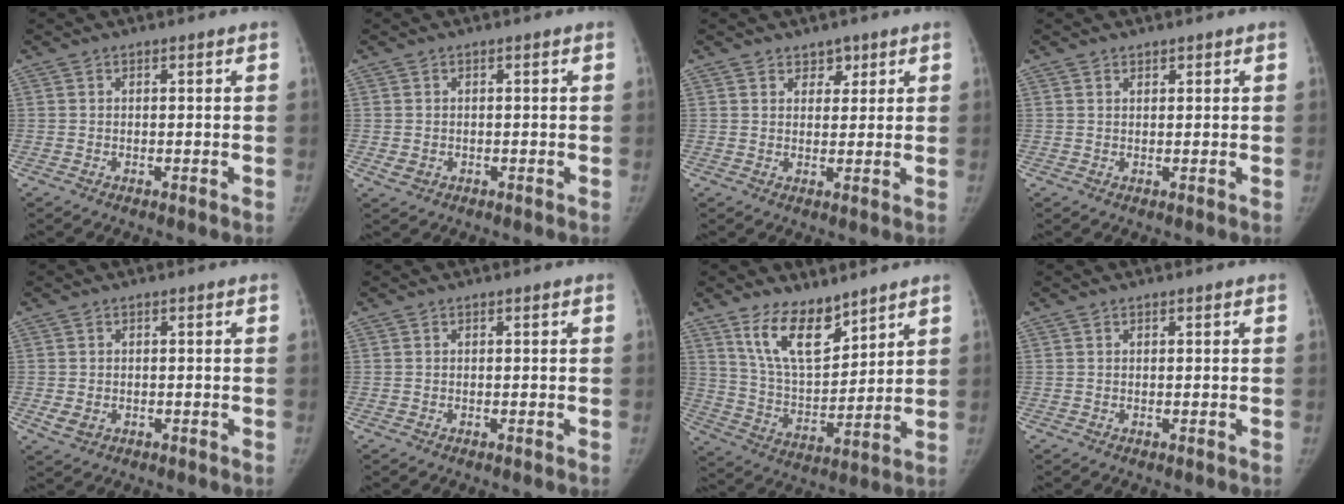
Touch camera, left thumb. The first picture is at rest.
{"total": 1.9, "force": [-0.5, 1.6, 0.9], "torque": [-0.011, 0.000, -0.002]}
{"total": 3.0, "force": [1.9, 2.1, 0.8], "torque": [0.014, -0.011, 0.026]}
{"total": 1.0, "force": [0.7, 0.6, 0.2], "torque": [0.005, -0.004, 0.009]}
{"total": 2.6, "force": [-0.6, 2.1, 1.5], "torque": [-0.025, -0.002, -0.004]}
{"total": 0.0}
{"total": 12.6, "force": [8.8, 5.7, 7.1], "torque": [-0.095, -0.064, 0.176]}
{"total": 0.0}